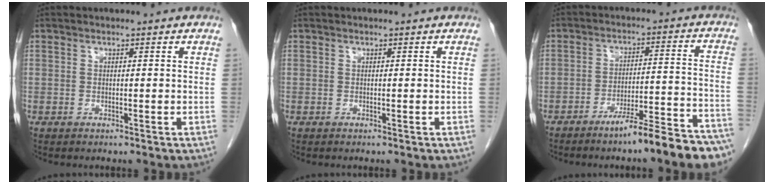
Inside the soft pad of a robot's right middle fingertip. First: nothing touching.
{"total": 0.0}
{"total": 12.5, "force": [-9.9, 0.4, 7.5], "torque": [-0.090, 0.026, -0.149]}